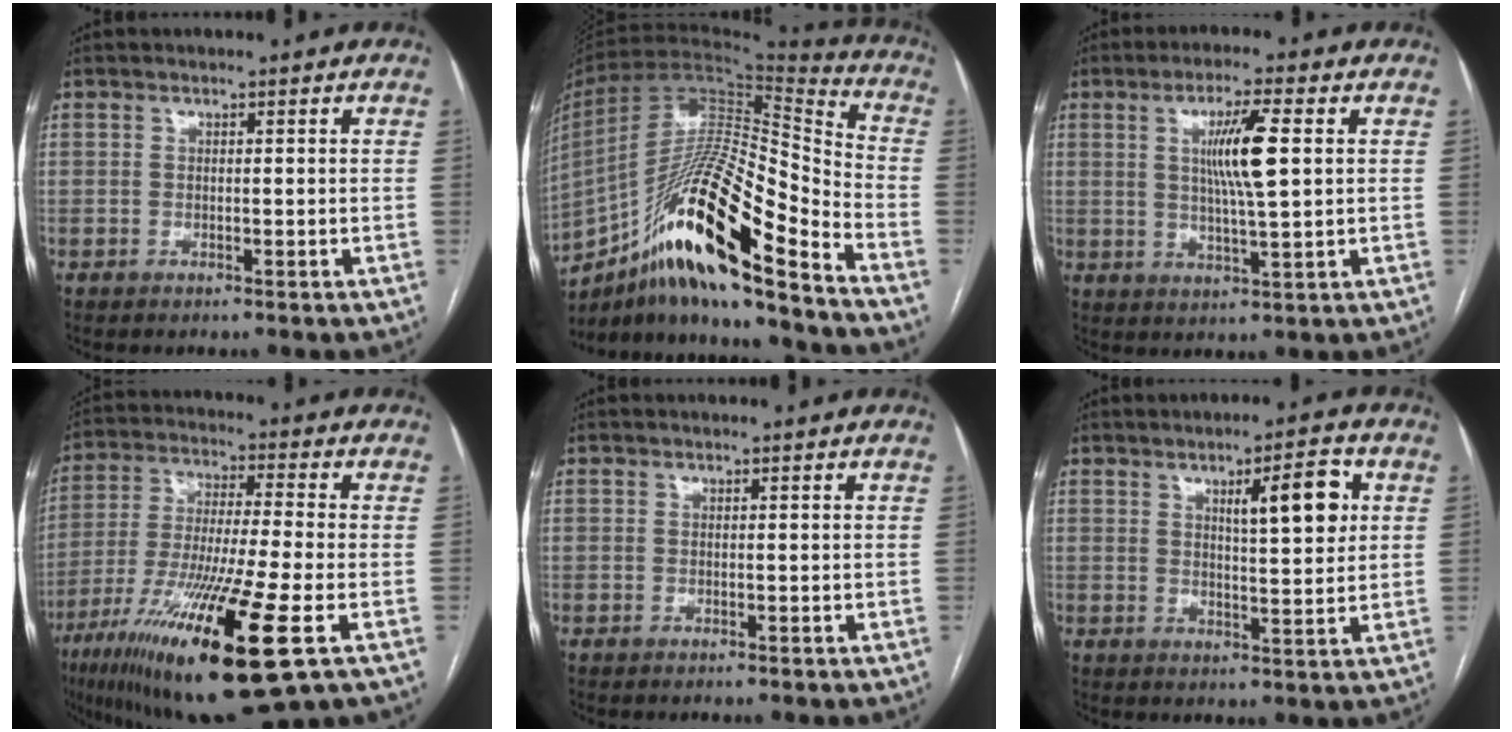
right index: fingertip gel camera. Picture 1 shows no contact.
{"total": 23.0, "force": [-14.0, 2.5, 18.1], "torque": [-0.321, -0.008, -0.249]}
{"total": 8.1, "force": [1.7, 0.3, 7.9], "torque": [-0.144, -0.002, 0.030]}
{"total": 20.8, "force": [-9.5, 1.5, 18.5], "torque": [-0.340, -0.048, -0.163]}
{"total": 0.0}
{"total": 7.9, "force": [2.8, 1.4, 7.2], "torque": [-0.107, 0.004, 0.042]}